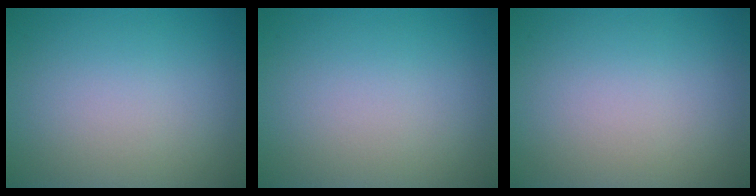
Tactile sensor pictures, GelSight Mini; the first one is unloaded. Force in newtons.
{"total": 0.0}
{"total": 0.0}